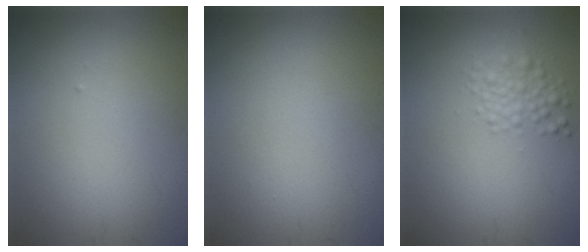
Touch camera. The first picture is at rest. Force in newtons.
{"total": 0.0}
{"total": 2.3, "press": 2.3, "slide": 0.1}